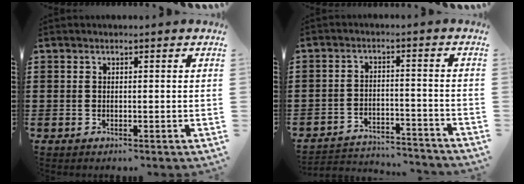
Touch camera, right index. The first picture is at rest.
{"total": 3.6, "force": [-3.5, 0.3, 0.7], "torque": [-0.025, 0.001, -0.075]}